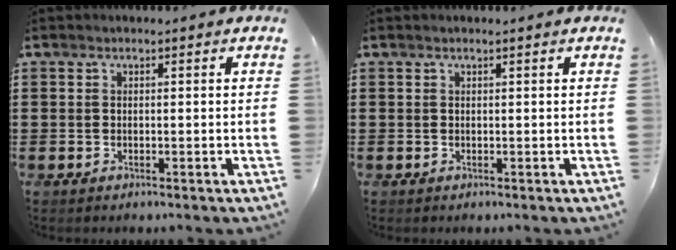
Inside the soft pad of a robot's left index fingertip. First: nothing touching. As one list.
[{"total": 0.0}]